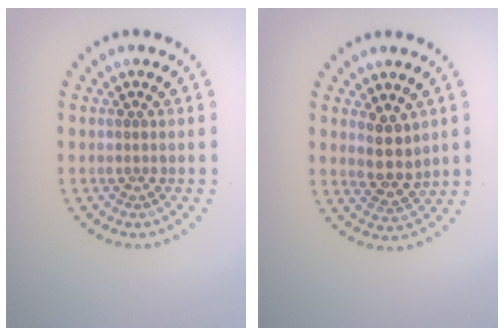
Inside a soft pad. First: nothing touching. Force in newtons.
{"total": 2.9, "press": 2.6, "slide": 1.4}